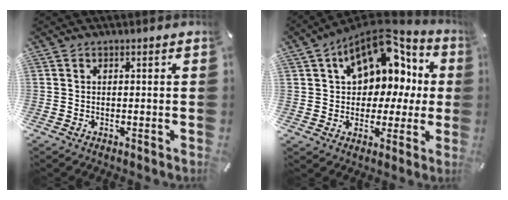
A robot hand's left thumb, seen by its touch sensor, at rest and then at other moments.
{"total": 15.3, "force": [6.8, 10.5, 8.6], "torque": [-0.124, -0.047, 0.122]}